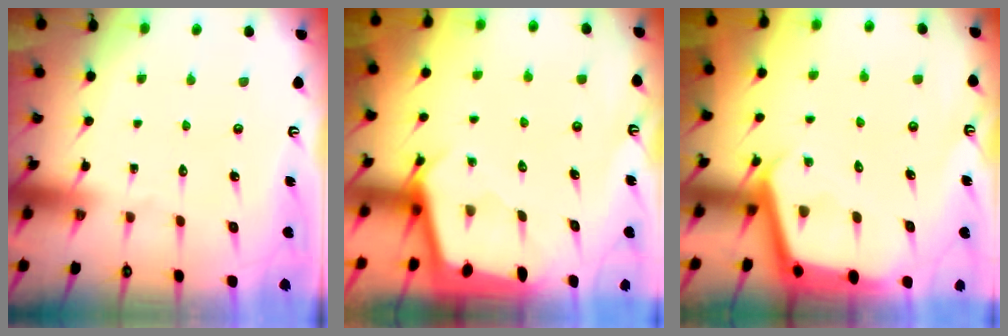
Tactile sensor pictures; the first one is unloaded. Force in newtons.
{"total": 2.5, "press": 2.5, "slide": 0.3}
{"total": 3.6, "press": 3.6, "slide": 0.2}